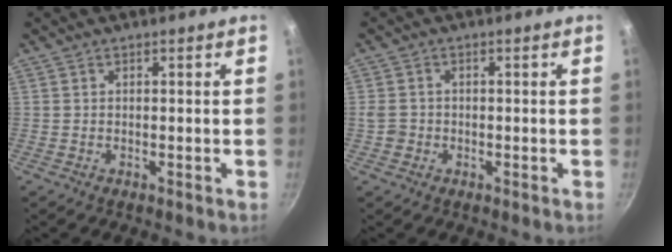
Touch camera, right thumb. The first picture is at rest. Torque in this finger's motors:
{"motor_torque": [-0.20, -0.39, -0.22, 0.05, -0.01]}